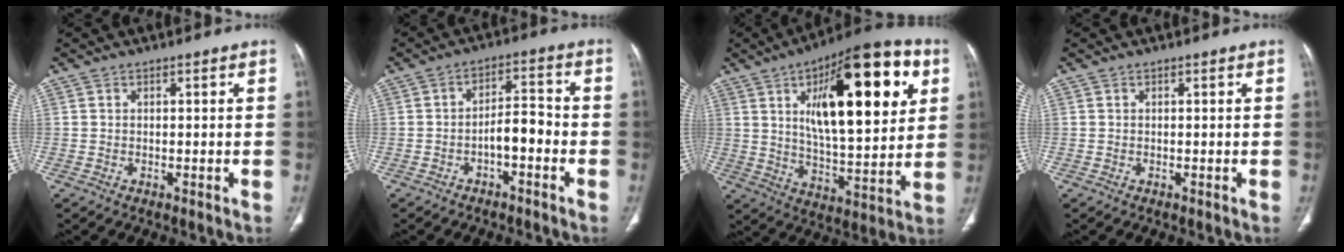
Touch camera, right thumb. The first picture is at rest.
{"total": 5.7, "force": [-2.3, 2.5, 4.5], "torque": [-0.061, 0.036, -0.038]}
{"total": 27.8, "force": [9.1, 10.5, 24.1], "torque": [-0.329, -0.017, 0.137]}
{"total": 0.0}